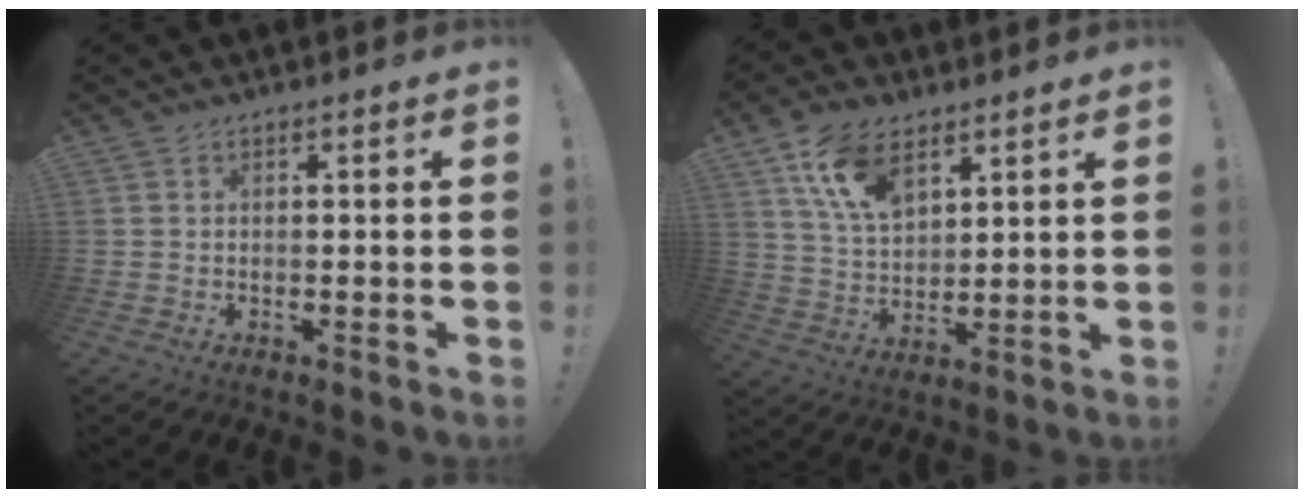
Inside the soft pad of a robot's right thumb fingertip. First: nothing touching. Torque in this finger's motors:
{"motor_torque": [0.01, 1.77, 0.56, 0.07, 0.23]}